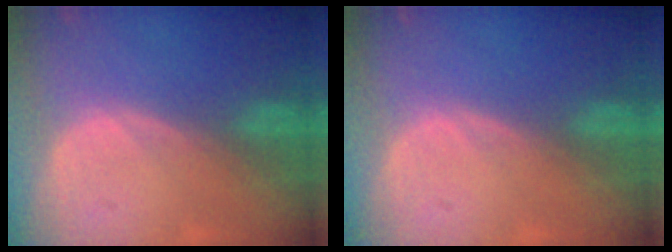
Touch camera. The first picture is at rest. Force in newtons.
{"total": 0.0}